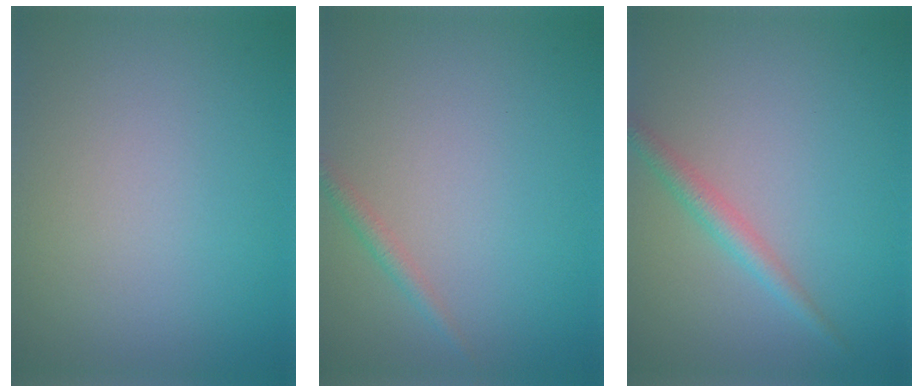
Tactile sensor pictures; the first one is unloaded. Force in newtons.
{"total": 1.2, "press": 1.2, "slide": 0.0}
{"total": 1.9, "press": 1.9, "slide": 0.0}